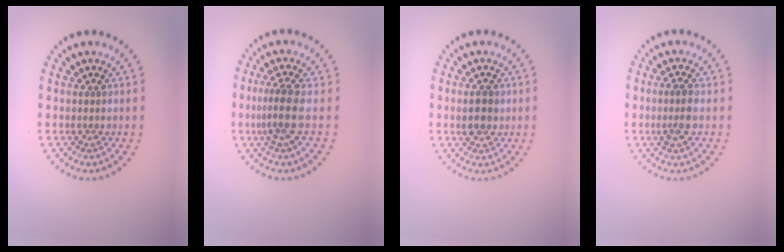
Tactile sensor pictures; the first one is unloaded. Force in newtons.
{"total": 2.8, "press": 2.1, "slide": 1.9}
{"total": 2.1, "press": 2.1, "slide": 0.0}
{"total": 2.0, "press": 1.8, "slide": 0.8}